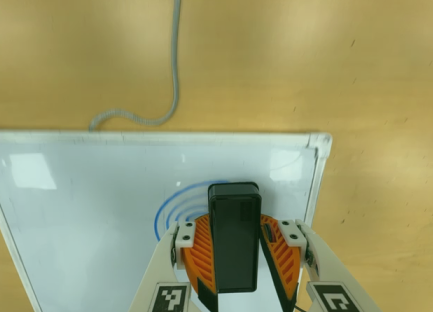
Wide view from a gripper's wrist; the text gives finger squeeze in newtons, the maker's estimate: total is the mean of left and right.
{"total": 11.7, "left": 13.3, "right": 10.2}